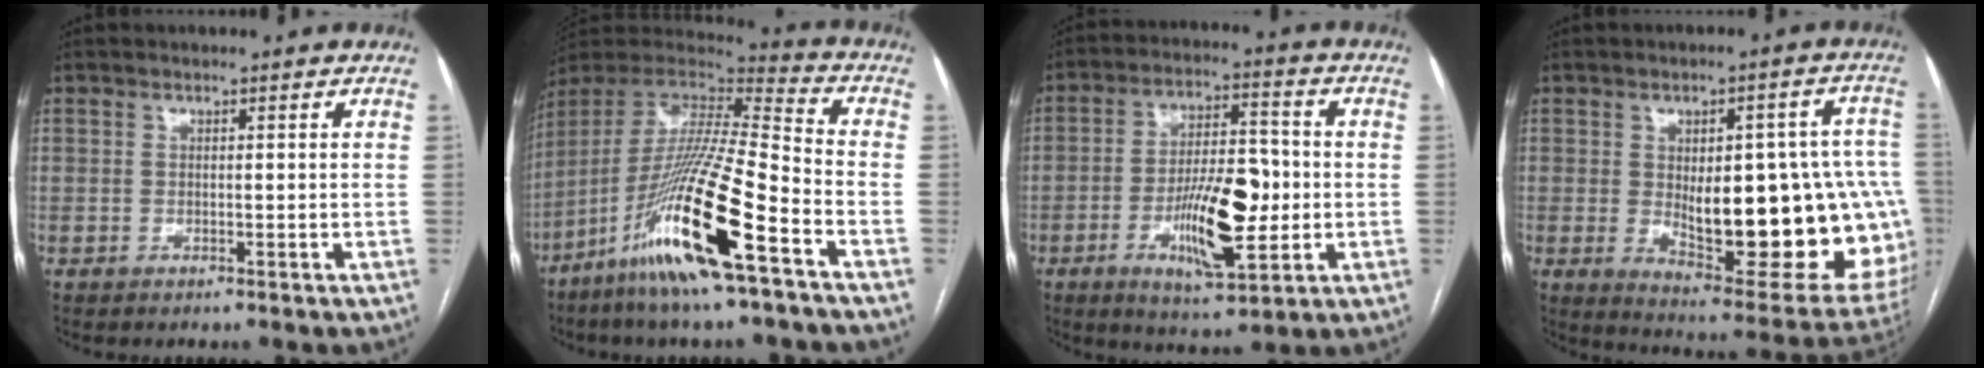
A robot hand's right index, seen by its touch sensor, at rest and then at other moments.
{"total": 22.1, "force": [-10.9, 1.1, 19.2], "torque": [-0.407, -0.048, -0.210]}
{"total": 13.3, "force": [-2.9, 4.0, 12.3], "torque": [-0.214, 0.003, -0.043]}
{"total": 25.1, "force": [-1.9, 8.6, 23.5], "torque": [-0.235, 0.013, 0.005]}